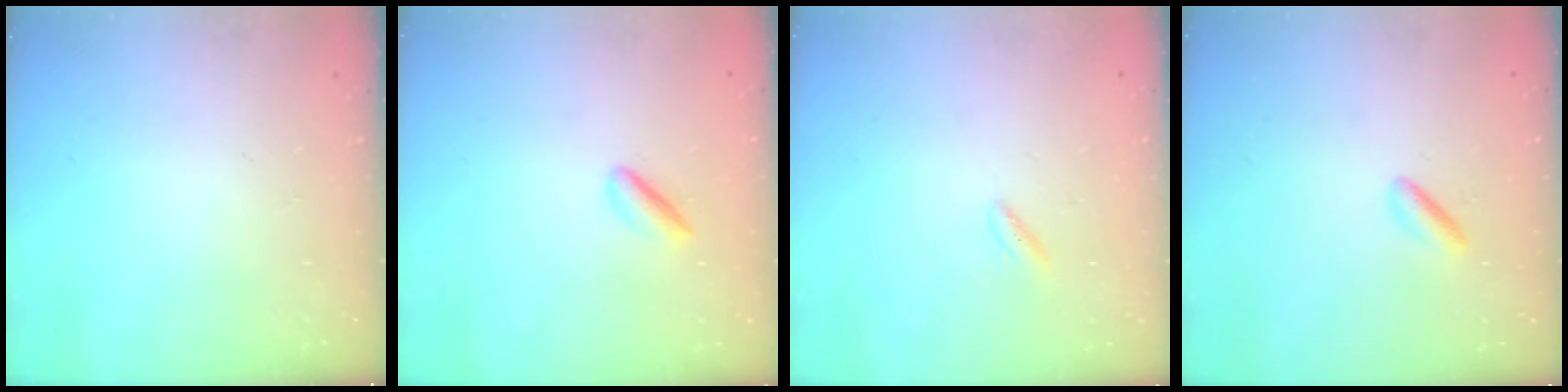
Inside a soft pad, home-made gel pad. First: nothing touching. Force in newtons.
{"total": 2.3, "press": 2.2, "slide": 0.3}
{"total": 1.4, "press": 1.3, "slide": 0.6}
{"total": 1.9, "press": 1.7, "slide": 0.7}